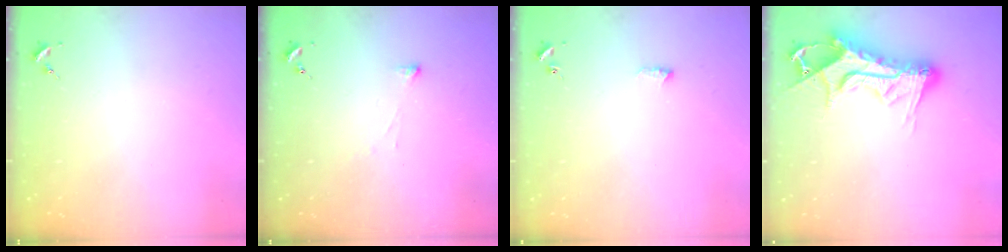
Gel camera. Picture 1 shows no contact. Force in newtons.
{"total": 2.9, "press": 2.9, "slide": 0.3}
{"total": 4.7, "press": 4.7, "slide": 0.6}
{"total": 16.2, "press": 16.2, "slide": 1.4}